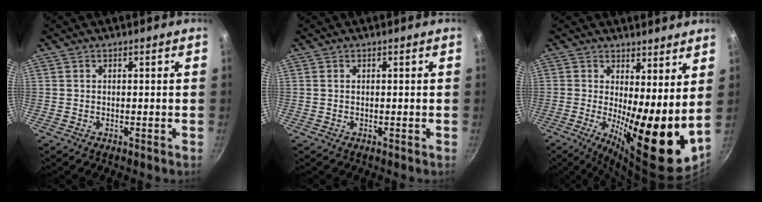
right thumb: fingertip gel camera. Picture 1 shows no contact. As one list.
[{"total": 0.0}, {"total": 15.5, "force": [1.3, 4.9, 14.6], "torque": [-0.202, -0.031, 0.023]}]